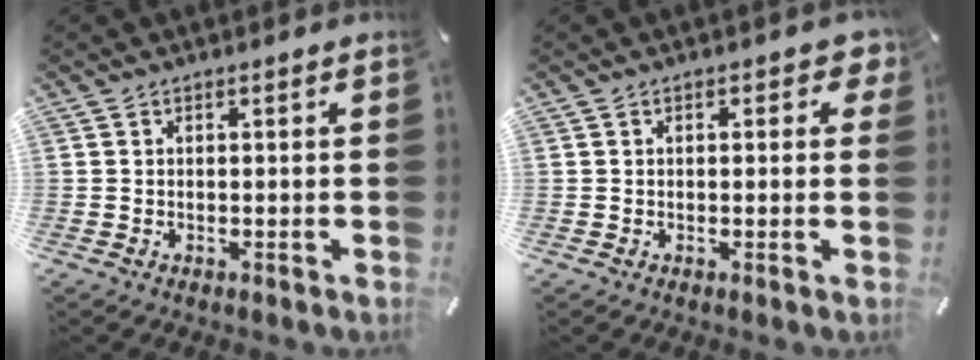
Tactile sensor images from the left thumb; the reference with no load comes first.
{"total": 2.6, "force": [0.5, 1.4, 2.1], "torque": [-0.019, -0.002, 0.002]}